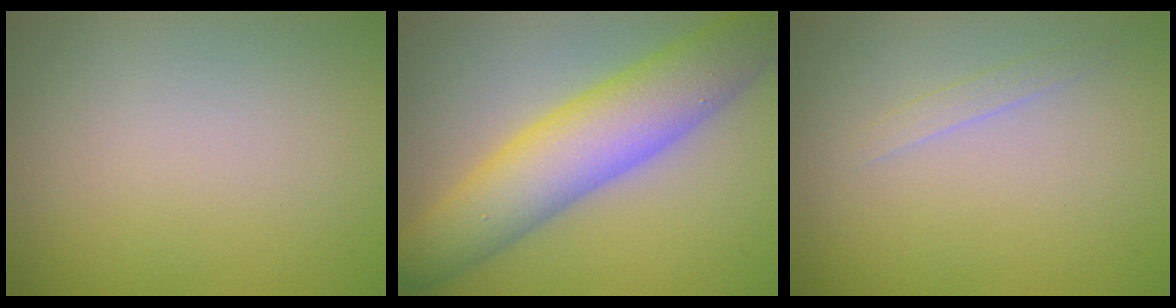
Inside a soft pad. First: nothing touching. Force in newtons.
{"total": 8.7, "press": 8.7, "slide": 0.5}
{"total": 0.8, "press": 0.8, "slide": 0.1}